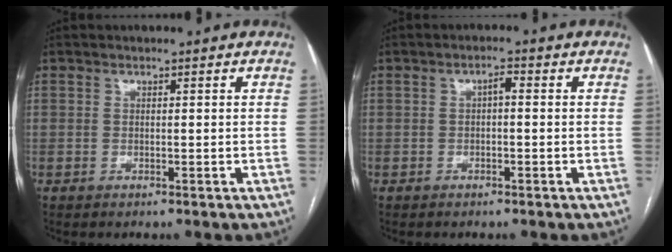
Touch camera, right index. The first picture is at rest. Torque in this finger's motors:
{"motor_torque": [0.32, -0.08, 0.15, 0.04]}